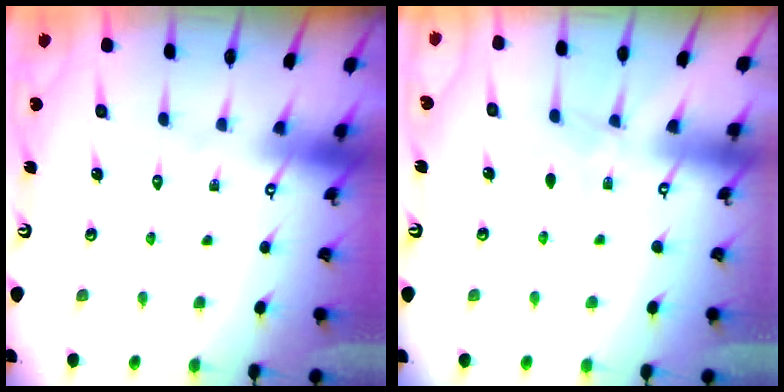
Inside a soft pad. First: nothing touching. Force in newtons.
{"total": 5.2, "press": 5.2, "slide": 0.6}